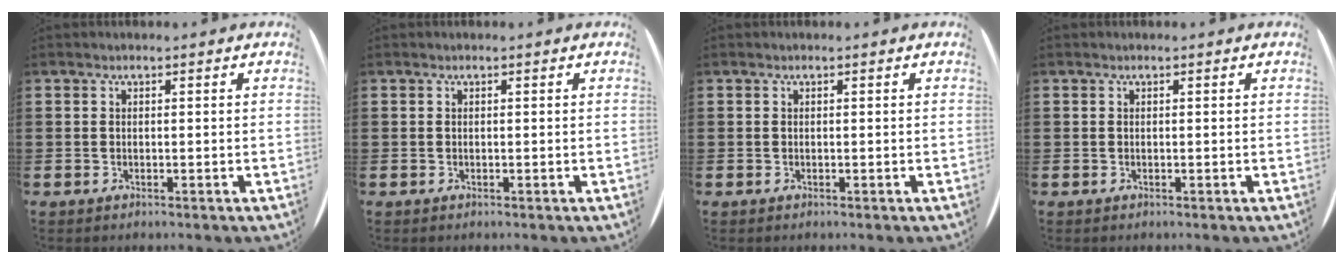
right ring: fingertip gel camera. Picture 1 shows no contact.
{"total": 0.0}
{"total": 0.0}
{"total": 0.0}